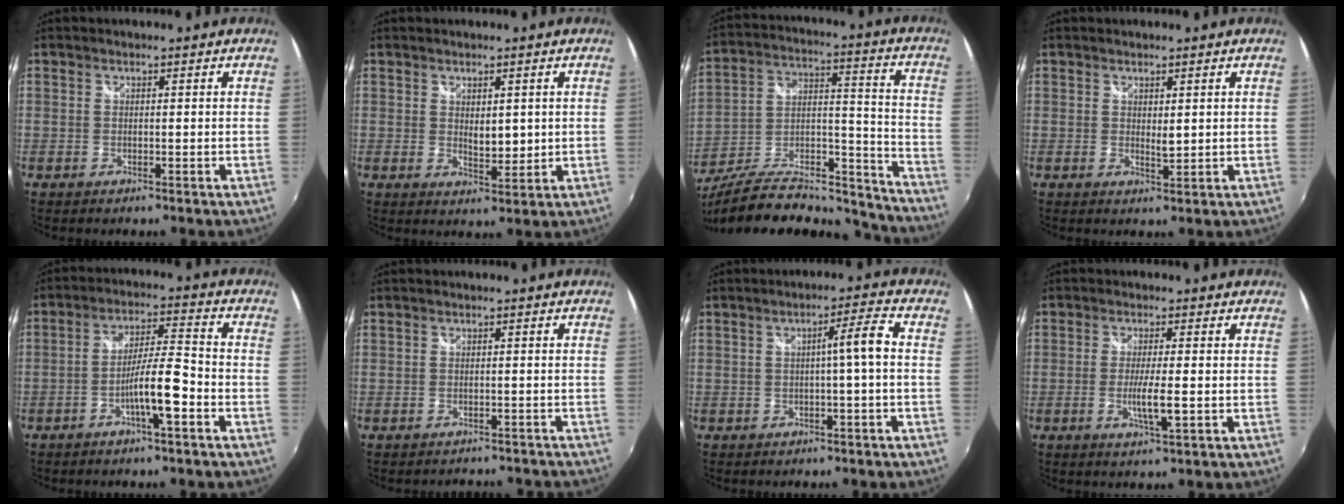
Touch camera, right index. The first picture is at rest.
{"total": 3.4, "force": [0.8, 1.8, 2.7], "torque": [-0.040, -0.003, 0.015]}
{"total": 26.0, "force": [-21.8, 7.7, 11.9], "torque": [-0.198, 0.009, -0.321]}
{"total": 1.4, "force": [0.5, 0.6, 1.1], "torque": [-0.017, -0.002, 0.007]}
{"total": 7.5, "force": [-3.8, 0.3, 6.5], "torque": [-0.119, 0.008, -0.064]}
{"total": 7.1, "force": [-6.5, 1.9, 2.1], "torque": [-0.041, -0.010, -0.076]}
{"total": 4.3, "force": [-0.6, -0.7, 4.2], "torque": [-0.074, 0.006, -0.007]}
{"total": 4.4, "force": [-1.1, -0.1, 4.3], "torque": [-0.080, -0.009, -0.021]}